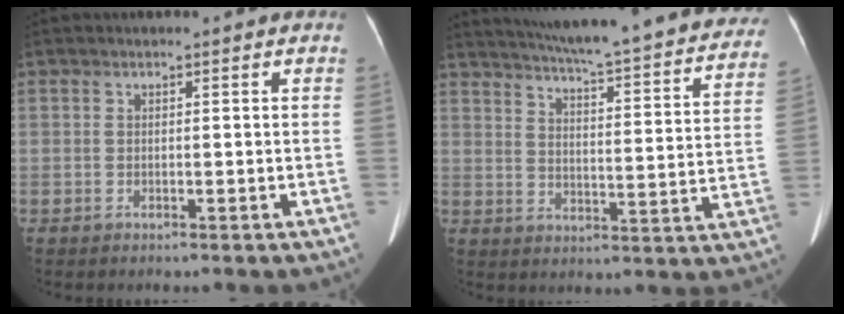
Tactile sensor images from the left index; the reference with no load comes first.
{"total": 32.0, "force": [28.7, 3.8, 13.5], "torque": [-0.210, -0.074, 0.347]}